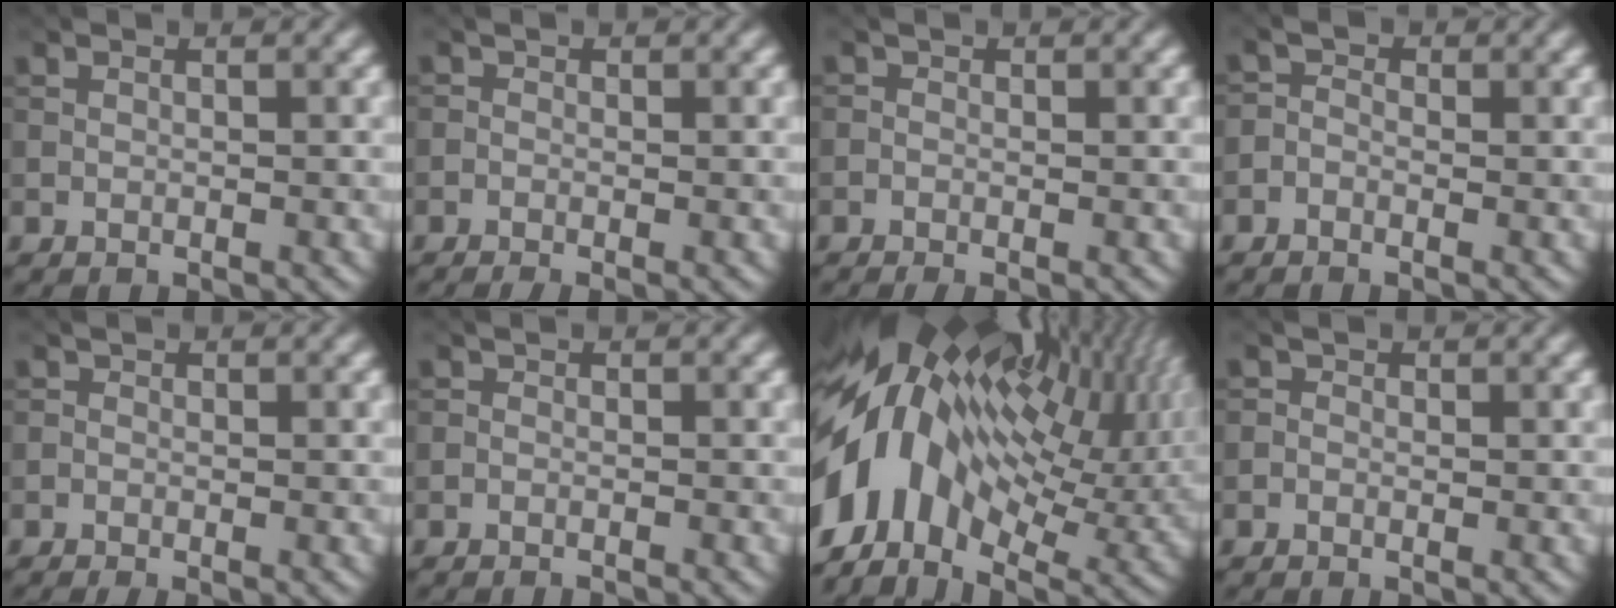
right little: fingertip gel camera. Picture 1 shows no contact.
{"total": 1.0, "force": [-0.7, 0.4, 0.7], "torque": [-0.014, -0.004, -0.017]}
{"total": 0.9, "force": [-0.5, 0.5, 0.6], "torque": [-0.012, -0.002, -0.012]}
{"total": 1.2, "force": [-0.7, 0.9, 0.4], "torque": [-0.002, 0.003, -0.020]}
{"total": 0.8, "force": [-0.4, 0.4, 0.5], "torque": [-0.010, -0.002, -0.011]}
{"total": 1.2, "force": [-1.1, 0.4, 0.3], "torque": [0.000, -0.001, -0.018]}
{"total": 17.3, "force": [0.6, 10.3, 13.9], "torque": [-0.267, -0.018, 0.012]}
{"total": 0.6, "force": [-0.2, 0.6, 0.2], "torque": [-0.003, -0.003, -0.009]}